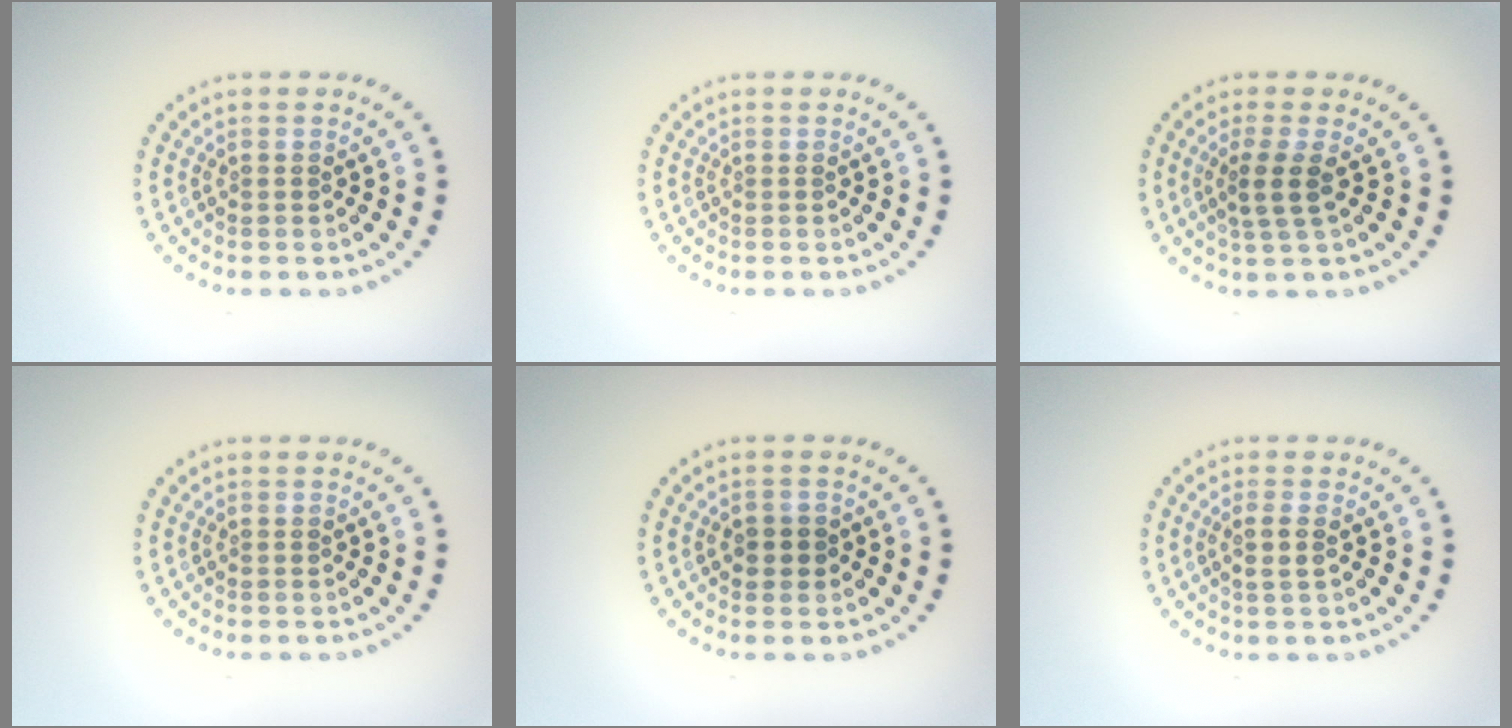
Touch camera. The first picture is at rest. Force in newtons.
{"total": 0.0}
{"total": 2.4, "press": 1.9, "slide": 1.5}
{"total": 0.0}
{"total": 1.7, "press": 1.6, "slide": 0.5}
{"total": 1.3, "press": 1.2, "slide": 0.6}